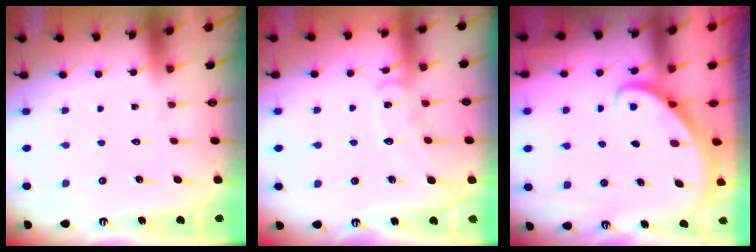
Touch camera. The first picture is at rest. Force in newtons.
{"total": 10.0, "press": 10.0, "slide": 0.7}
{"total": 2.7, "press": 2.7, "slide": 0.2}